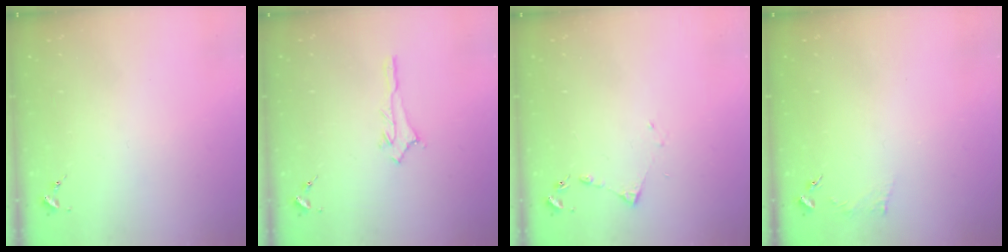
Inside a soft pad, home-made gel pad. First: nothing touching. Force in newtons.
{"total": 2.9, "press": 2.9, "slide": 0.3}
{"total": 4.1, "press": 4.1, "slide": 0.5}
{"total": 3.4, "press": 3.3, "slide": 0.5}